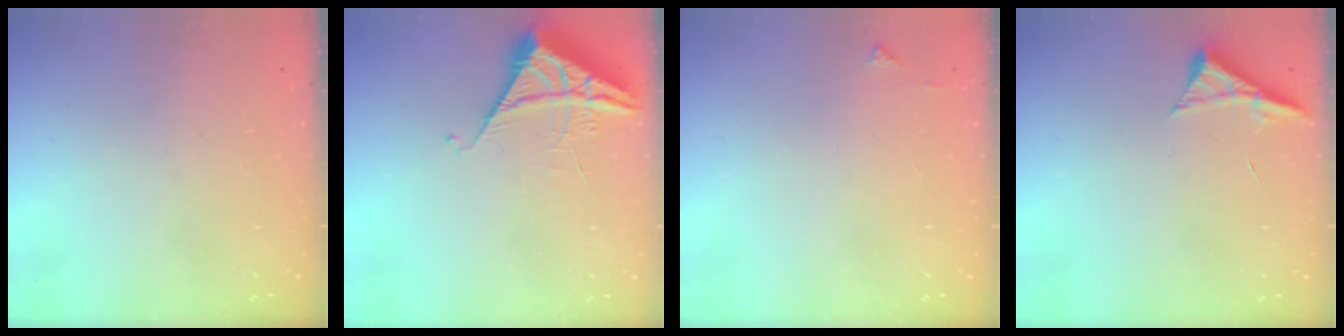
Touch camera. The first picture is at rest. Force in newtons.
{"total": 6.1, "press": 6.1, "slide": 0.3}
{"total": 3.8, "press": 3.7, "slide": 0.6}
{"total": 5.4, "press": 5.4, "slide": 0.7}